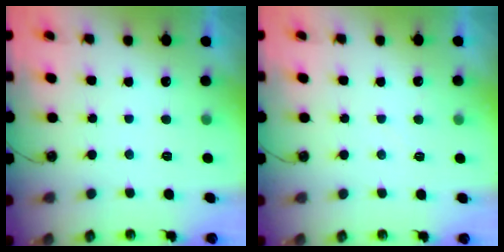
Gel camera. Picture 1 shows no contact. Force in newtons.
{"total": 1.9, "press": 1.9, "slide": 0.3}